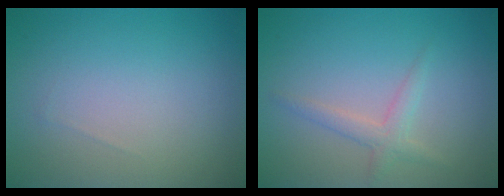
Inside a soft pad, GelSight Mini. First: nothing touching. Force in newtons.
{"total": 1.8, "press": 1.8, "slide": 0.0}